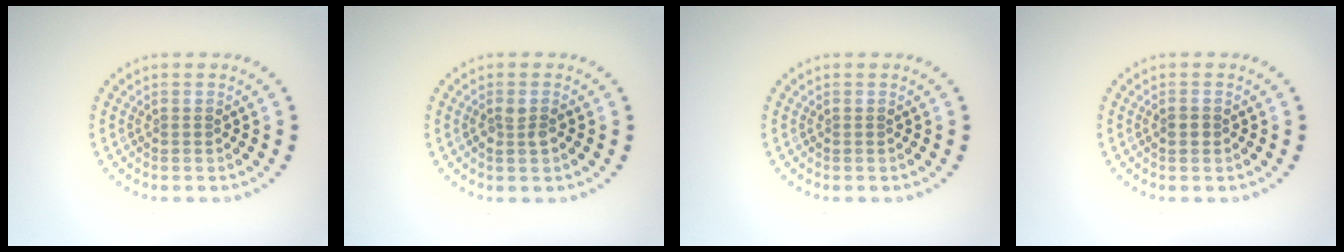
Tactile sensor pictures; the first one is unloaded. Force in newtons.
{"total": 1.3, "press": 1.2, "slide": 0.4}
{"total": 0.0}
{"total": 1.2, "press": 1.2, "slide": 0.2}